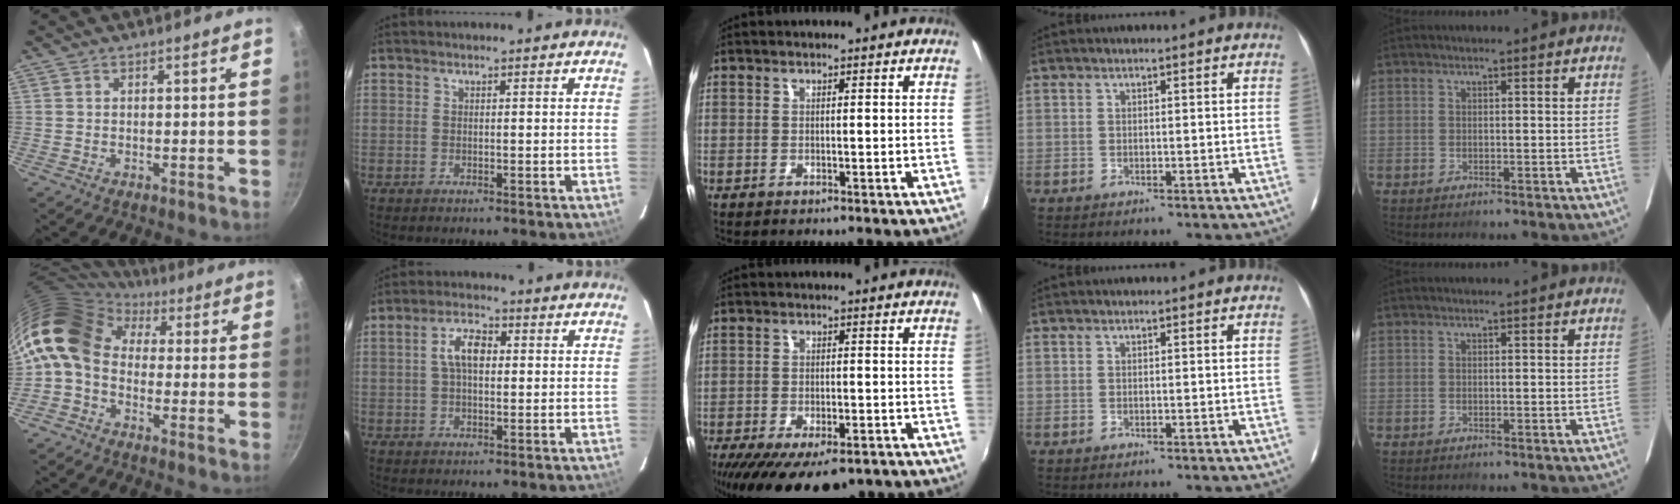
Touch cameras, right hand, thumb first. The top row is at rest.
{"thumb": {"total": 13.7, "force": [2.1, 10.3, 8.9], "torque": [-0.161, 0.025, 0.010]}, "index": {"total": 5.8, "force": [0.9, 2.9, 4.9], "torque": [-0.089, 0.015, 0.017]}, "middle": {"total": 16.6, "force": [-11.5, 6.4, 10.1], "torque": [-0.203, -0.048, -0.167]}}